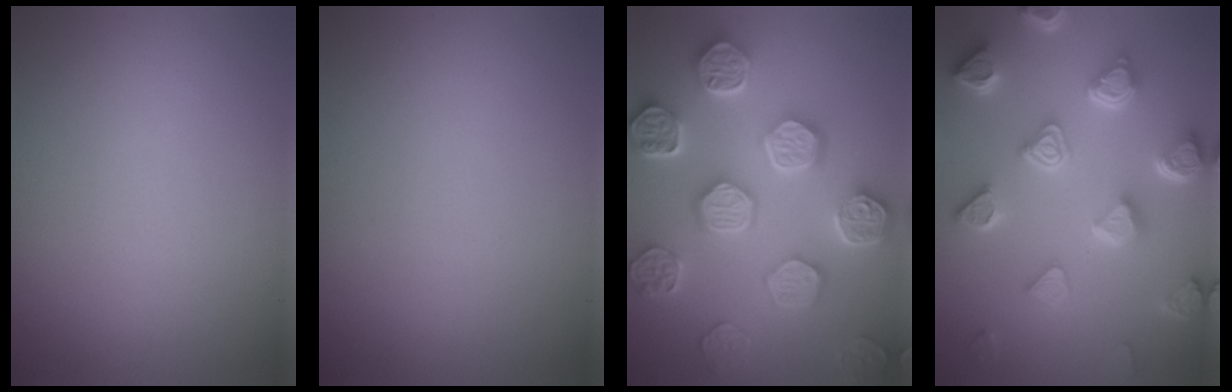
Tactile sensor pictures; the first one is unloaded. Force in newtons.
{"total": 0.0}
{"total": 8.0, "press": 6.4, "slide": 4.8}
{"total": 6.8, "press": 5.3, "slide": 4.1}